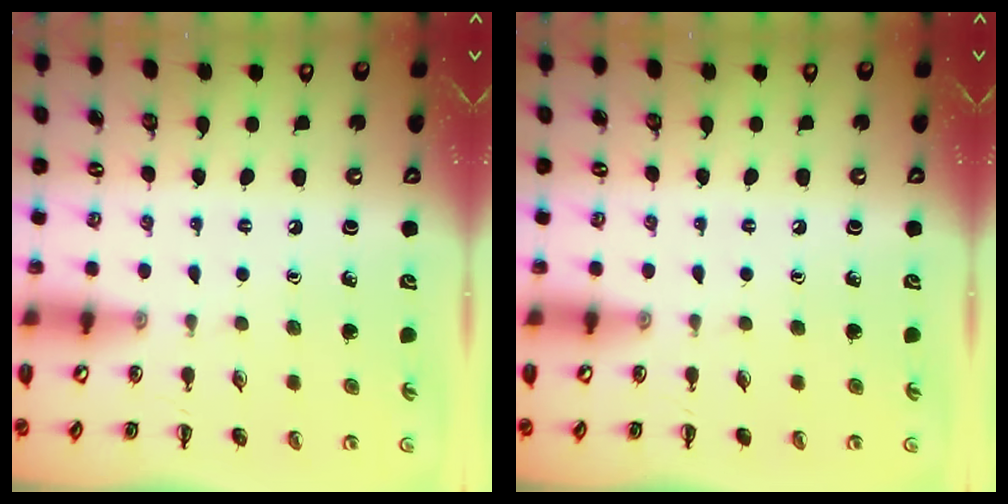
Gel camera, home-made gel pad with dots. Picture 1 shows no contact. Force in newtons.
{"total": 0.0}